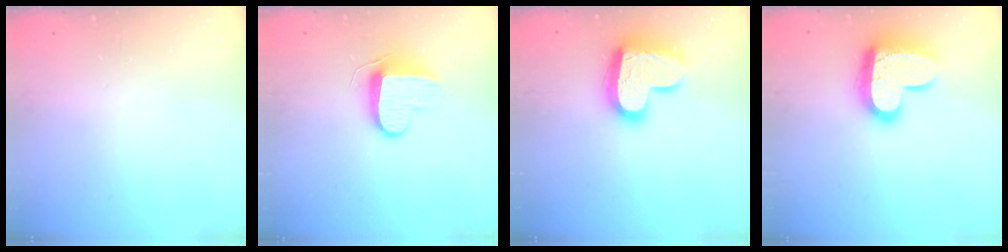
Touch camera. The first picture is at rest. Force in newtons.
{"total": 8.9, "press": 8.9, "slide": 0.8}
{"total": 17.7, "press": 17.7, "slide": 1.0}
{"total": 17.0, "press": 16.9, "slide": 1.1}